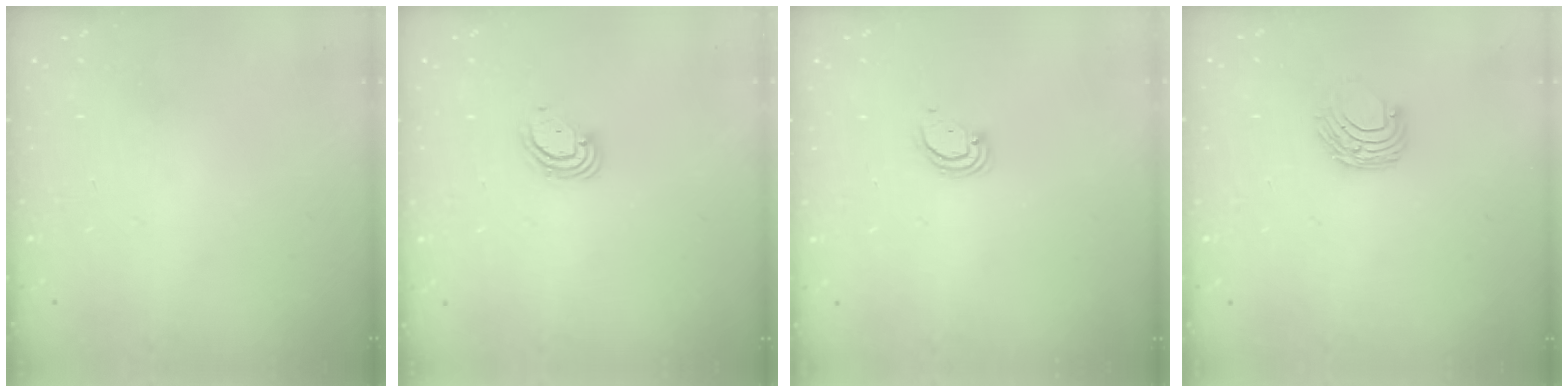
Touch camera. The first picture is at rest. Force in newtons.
{"total": 3.6, "press": 3.6, "slide": 0.3}
{"total": 2.9, "press": 2.8, "slide": 0.2}
{"total": 7.1, "press": 7.0, "slide": 0.7}